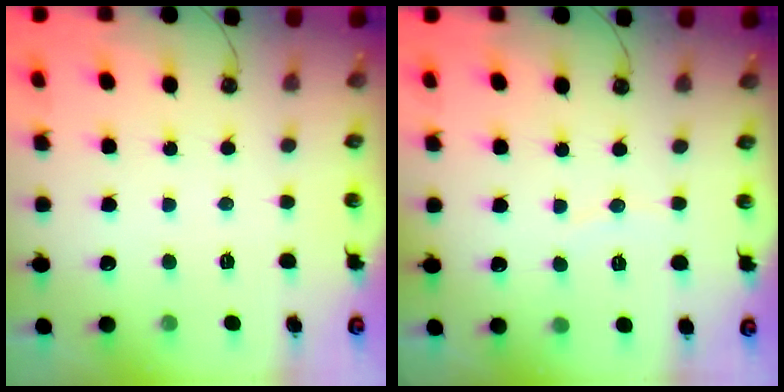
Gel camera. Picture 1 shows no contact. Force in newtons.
{"total": 2.5, "press": 2.5, "slide": 0.3}